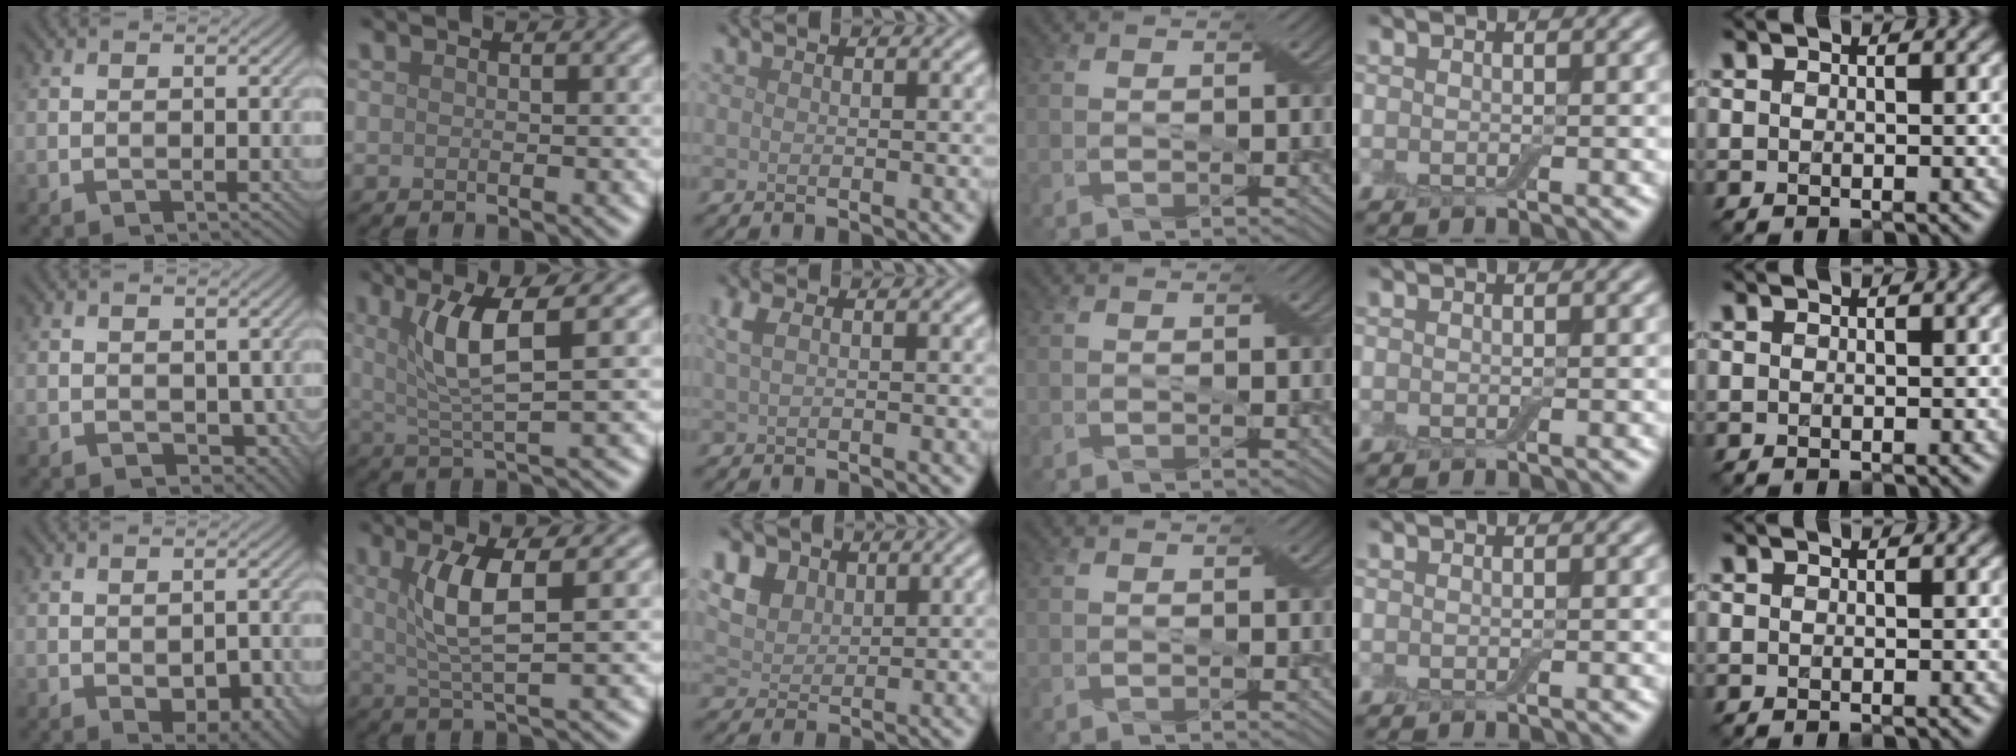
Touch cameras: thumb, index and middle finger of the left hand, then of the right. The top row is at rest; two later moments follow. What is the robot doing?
{"motion": "pour", "object": "bowl"}